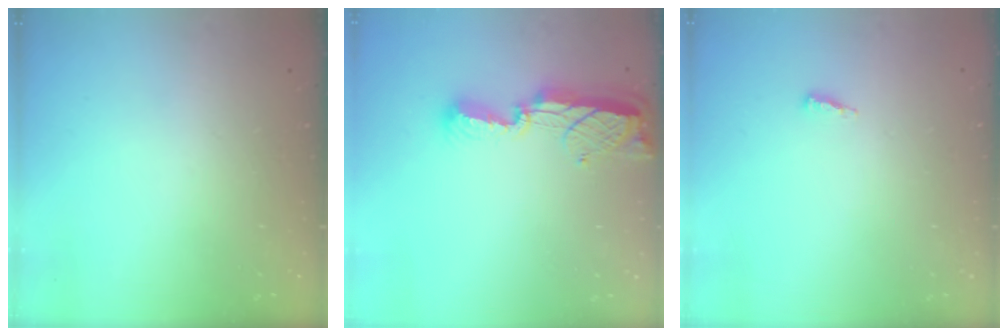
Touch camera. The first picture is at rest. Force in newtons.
{"total": 9.9, "press": 9.7, "slide": 2.0}
{"total": 7.7, "press": 4.9, "slide": 5.9}